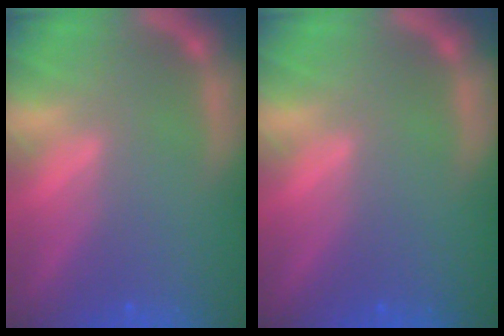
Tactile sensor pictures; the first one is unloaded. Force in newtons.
{"total": 0.0}